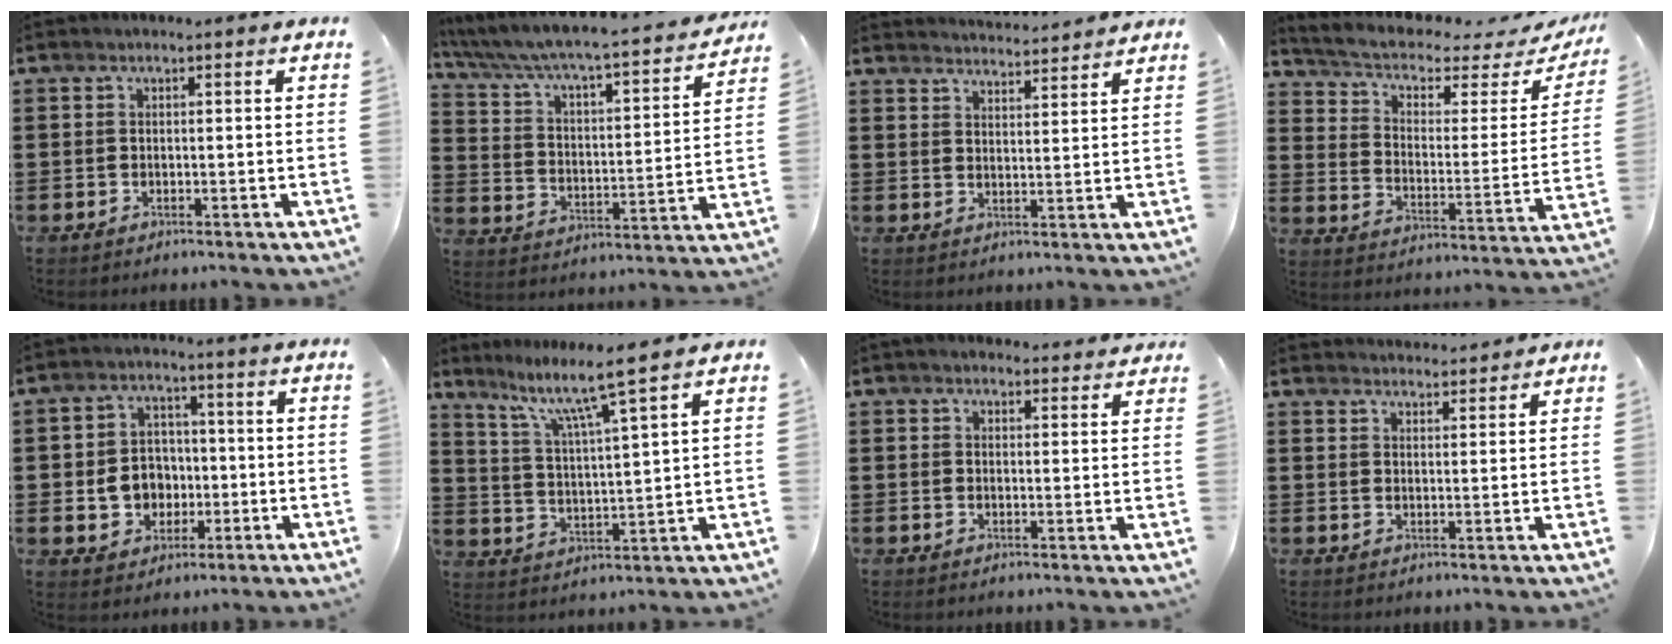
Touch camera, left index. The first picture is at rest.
{"total": 4.2, "force": [3.7, 0.4, 2.0], "torque": [-0.062, -0.041, 0.049]}
{"total": 3.4, "force": [3.4, -0.4, 0.0], "torque": [-0.011, -0.019, 0.060]}
{"total": 3.9, "force": [2.8, 1.5, 2.1], "torque": [-0.060, -0.025, 0.042]}
{"total": 6.4, "force": [-0.9, 5.6, 2.9], "torque": [-0.054, 0.010, -0.019]}
{"total": 8.0, "force": [6.3, -0.6, 4.9], "torque": [-0.117, -0.041, 0.102]}
{"total": 2.3, "force": [2.1, 0.8, 0.3], "torque": [-0.012, 0.000, 0.040]}
{"total": 2.9, "force": [2.9, 0.2, -0.2], "torque": [-0.004, -0.010, 0.055]}